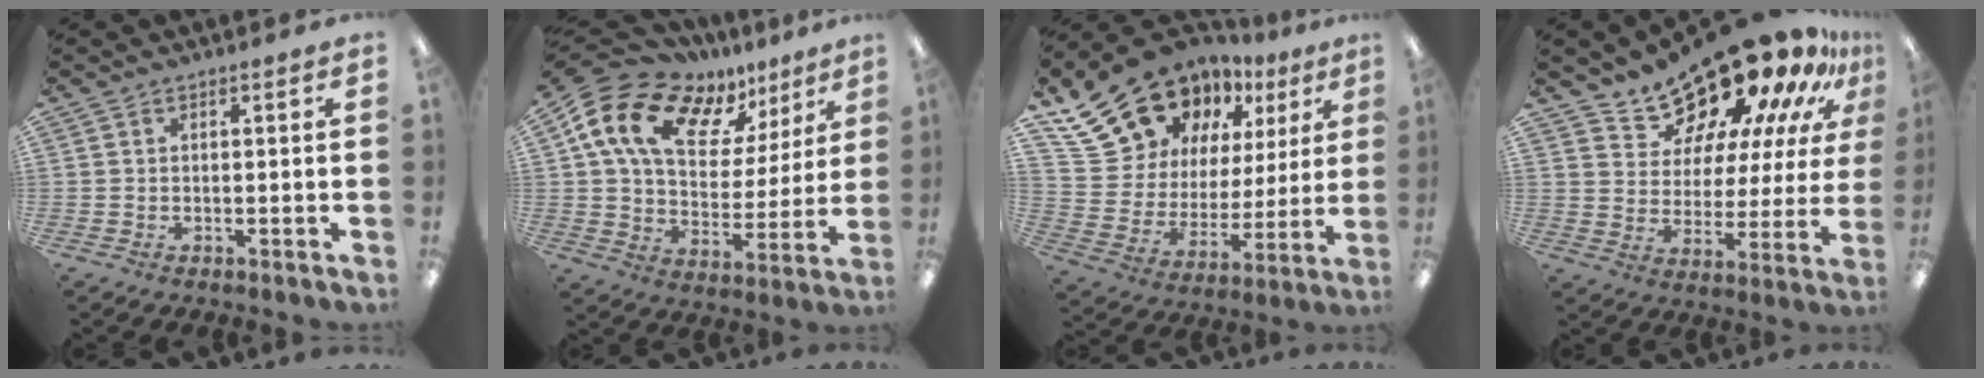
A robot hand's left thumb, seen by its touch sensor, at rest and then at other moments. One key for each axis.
{"total": 17.0, "fx": 10.5, "fy": 9.9, "fz": 9.0, "tx": -0.176, "ty": -0.050, "tz": 0.194}
{"total": 20.2, "fx": 15.2, "fy": 11.2, "fz": 7.1, "tx": -0.149, "ty": -0.099, "tz": 0.289}
{"total": 20.0, "fx": 17.2, "fy": 7.2, "fz": 7.1, "tx": -0.110, "ty": -0.138, "tz": 0.298}